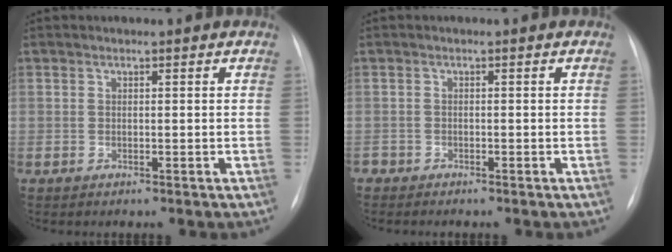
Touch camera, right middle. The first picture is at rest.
{"total": 1.5, "force": [-1.4, 0.6, 0.1], "torque": [-0.003, -0.001, -0.023]}